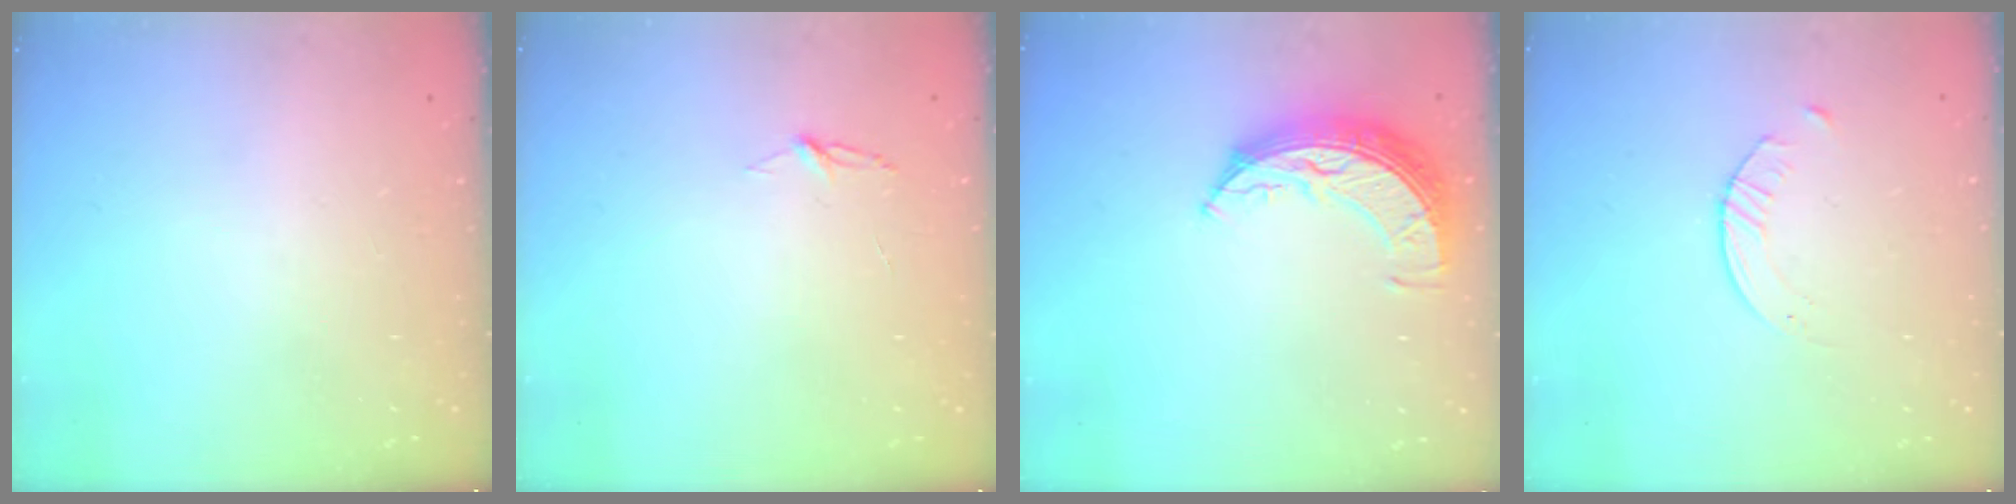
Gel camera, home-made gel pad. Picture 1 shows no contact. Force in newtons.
{"total": 3.8, "press": 3.8, "slide": 0.4}
{"total": 8.4, "press": 8.4, "slide": 0.7}
{"total": 2.8, "press": 2.7, "slide": 0.3}